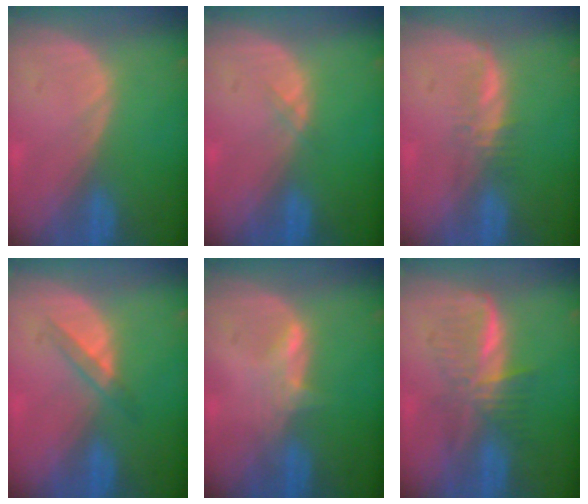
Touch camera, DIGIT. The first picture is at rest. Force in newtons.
{"total": 0.6, "press": 0.6, "slide": 0.1}
{"total": 2.3, "press": 2.2, "slide": 0.6}
{"total": 2.6, "press": 2.4, "slide": 1.0}
{"total": 2.6, "press": 2.5, "slide": 0.3}
{"total": 5.9, "press": 5.9, "slide": 0.8}